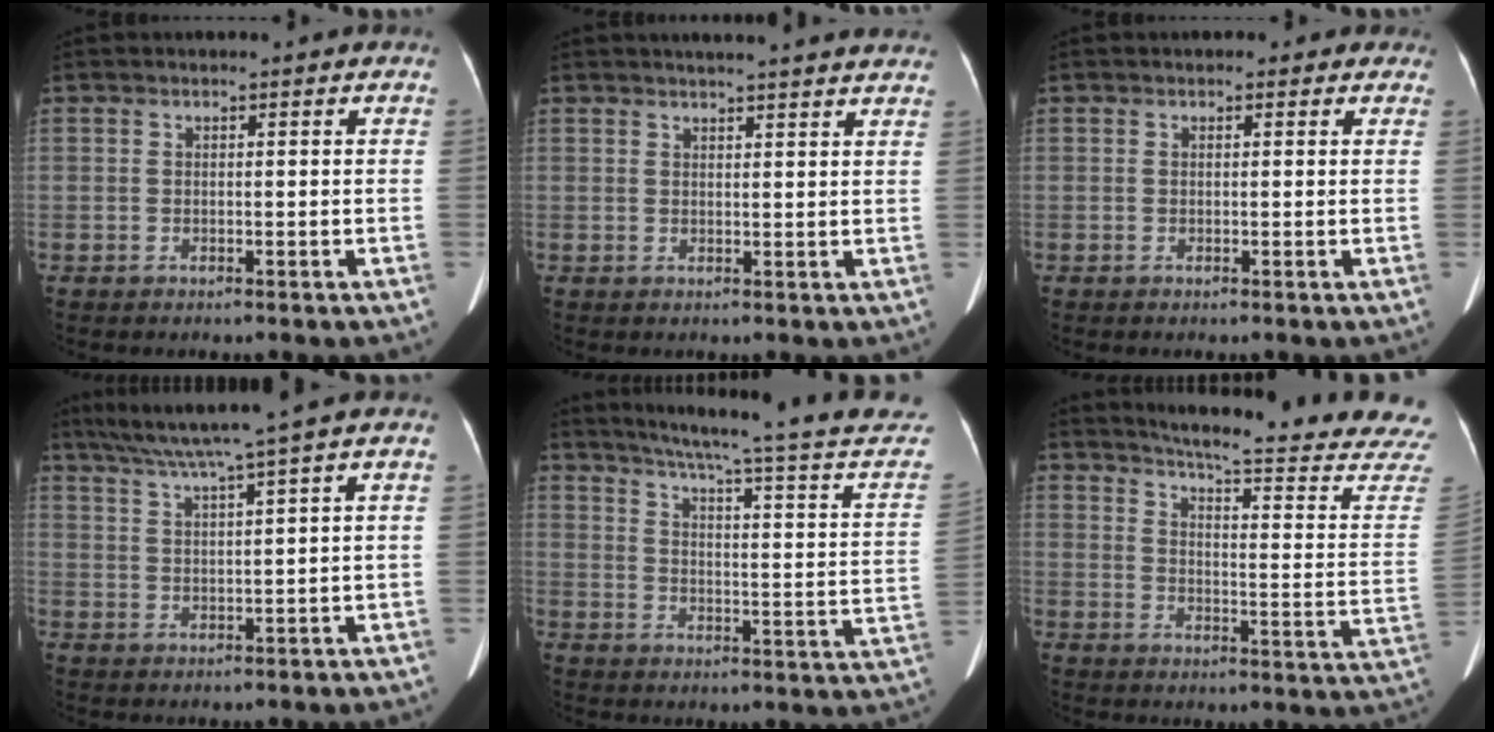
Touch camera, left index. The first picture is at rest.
{"total": 13.8, "force": [12.7, 0.9, 5.4], "torque": [-0.069, 0.016, 0.142]}
{"total": 1.1, "force": [0.5, 0.8, 0.4], "torque": [-0.004, 0.003, -0.001]}
{"total": 8.2, "force": [6.2, -2.0, 5.0], "torque": [-0.082, 0.016, 0.103]}
{"total": 25.1, "force": [22.3, -0.6, 11.5], "torque": [-0.169, -0.068, 0.272]}
{"total": 23.1, "force": [21.7, -0.5, 8.0], "torque": [-0.118, -0.125, 0.254]}